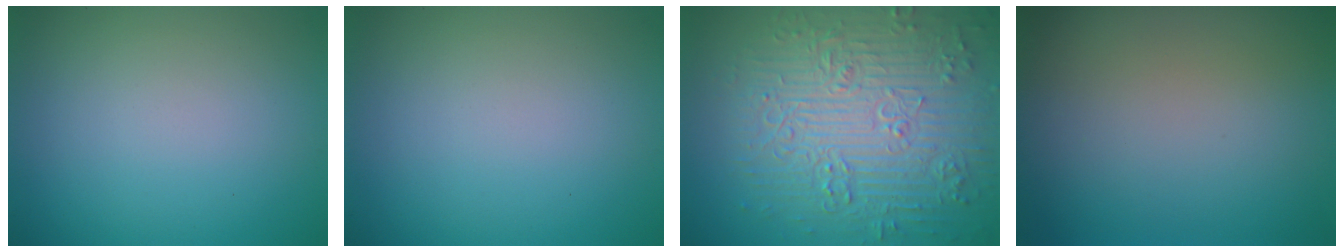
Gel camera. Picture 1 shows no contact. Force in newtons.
{"total": 0.0}
{"total": 9.2, "press": 6.8, "slide": 6.2}
{"total": 0.0}